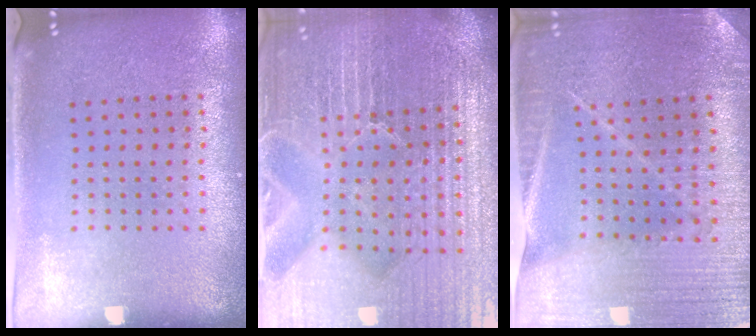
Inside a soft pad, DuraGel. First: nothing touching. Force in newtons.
{"total": 6.8, "press": 6.0, "slide": 3.3}
{"total": 2.6, "press": 2.6, "slide": 0.4}